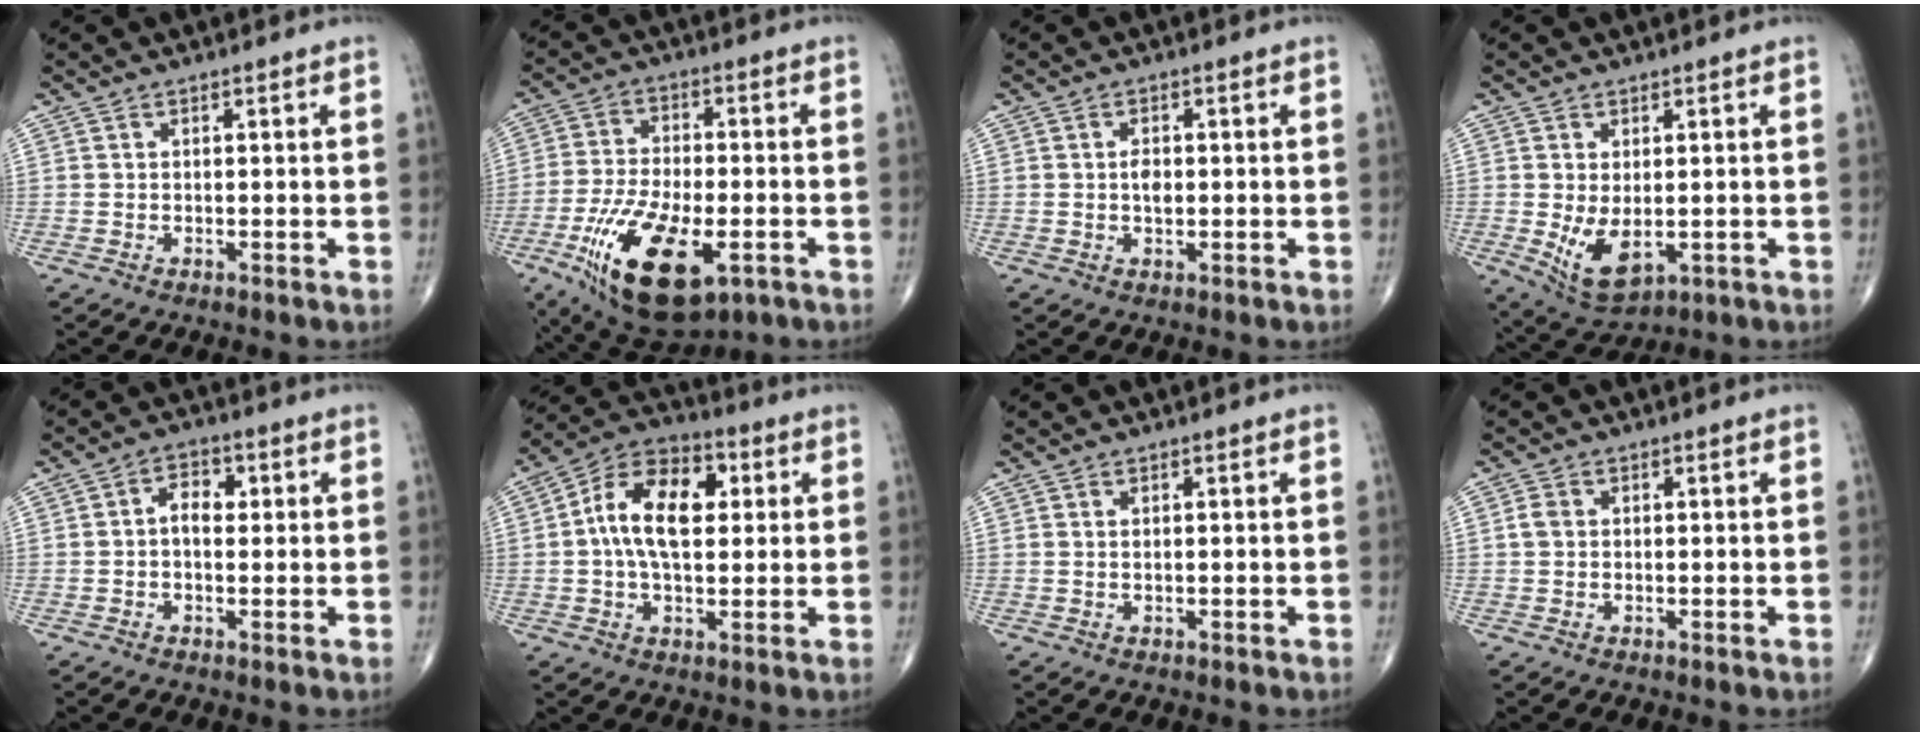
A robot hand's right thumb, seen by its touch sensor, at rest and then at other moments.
{"total": 18.5, "force": [-7.3, 8.3, 14.9], "torque": [-0.285, 0.003, -0.109]}
{"total": 2.4, "force": [0.1, 1.4, 2.0], "torque": [-0.034, 0.000, 0.000]}
{"total": 7.6, "force": [-1.0, 4.2, 6.2], "torque": [-0.105, -0.015, 0.003]}
{"total": 4.4, "force": [0.3, 2.9, 3.2], "torque": [-0.041, 0.014, -0.002]}
{"total": 14.6, "force": [2.2, 8.5, 11.7], "torque": [-0.189, 0.021, 0.027]}
{"total": 0.5, "force": [0.3, 0.2, 0.4], "torque": [-0.011, 0.001, 0.006]}
{"total": 1.9, "force": [0.2, 1.5, 1.1], "torque": [-0.022, 0.005, 0.003]}